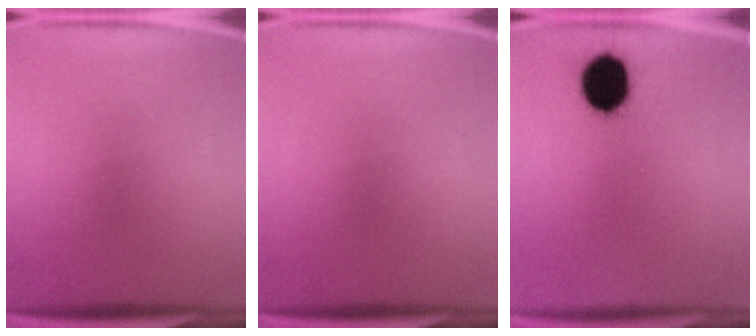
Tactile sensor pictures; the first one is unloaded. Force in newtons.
{"total": 0.0}
{"total": 10.8}